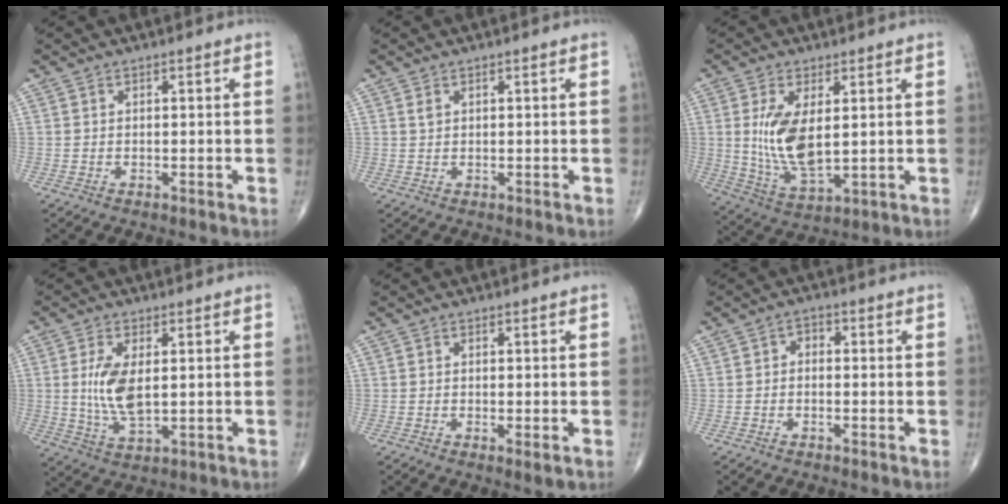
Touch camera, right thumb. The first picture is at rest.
{"total": 0.9, "force": [0.5, 0.6, 0.5], "torque": [-0.008, 0.001, 0.010]}
{"total": 11.1, "force": [1.8, 5.1, 9.7], "torque": [-0.187, -0.023, 0.047]}
{"total": 8.3, "force": [1.0, 3.9, 7.3], "torque": [-0.147, -0.014, 0.027]}
{"total": 1.6, "force": [-0.4, 0.3, 1.6], "torque": [-0.034, -0.009, -0.007]}
{"total": 2.0, "force": [-0.2, 1.5, 1.3], "torque": [-0.006, 0.011, -0.013]}